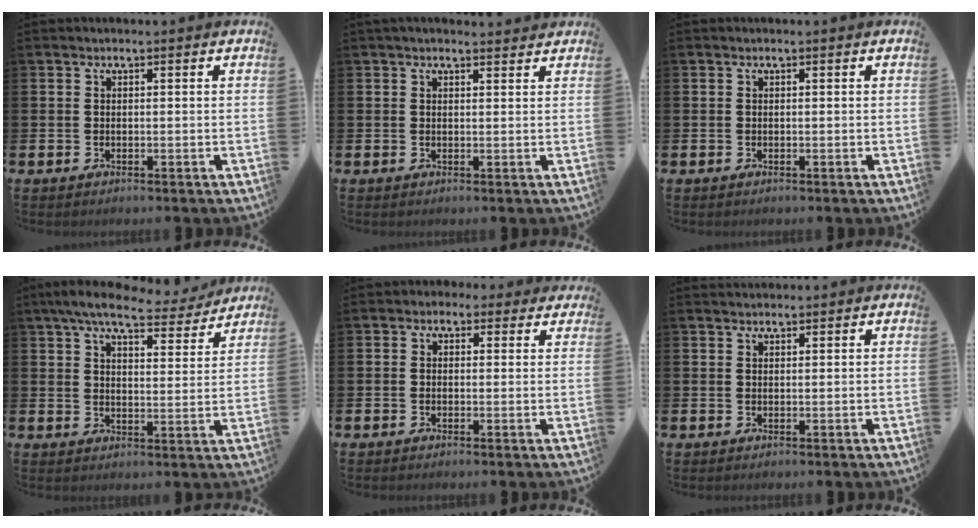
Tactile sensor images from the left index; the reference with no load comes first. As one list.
[{"total": 1.5, "force": [1.5, 0.2, 0.3], "torque": [0.005, -0.007, 0.024]}, {"total": 0.0}, {"total": 7.9, "force": [7.0, 1.8, 3.1], "torque": [-0.063, -0.038, 0.120]}, {"total": 1.5, "force": [1.0, 1.2, 0.0], "torque": [0.007, 0.000, 0.013]}, {"total": 1.1, "force": [1.1, 0.2, 0.0], "torque": [0.014, -0.003, 0.018]}]